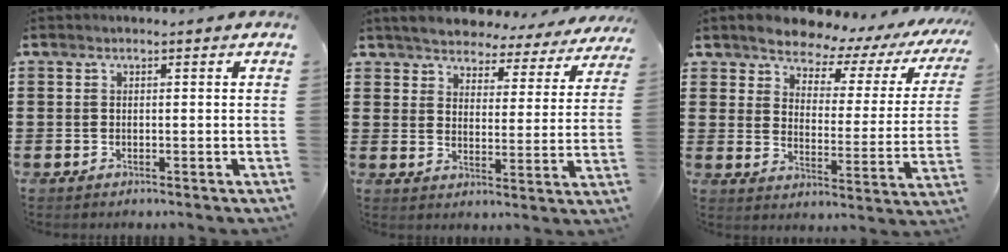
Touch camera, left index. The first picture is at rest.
{"total": 4.8, "force": [4.7, 0.5, 0.0], "torque": [-0.031, -0.035, 0.081]}
{"total": 4.8, "force": [4.6, 0.9, 1.0], "torque": [-0.043, -0.043, 0.070]}